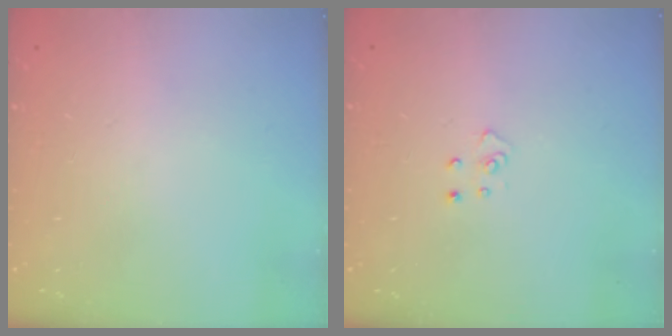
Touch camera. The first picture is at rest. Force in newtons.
{"total": 3.4, "press": 3.4, "slide": 0.3}